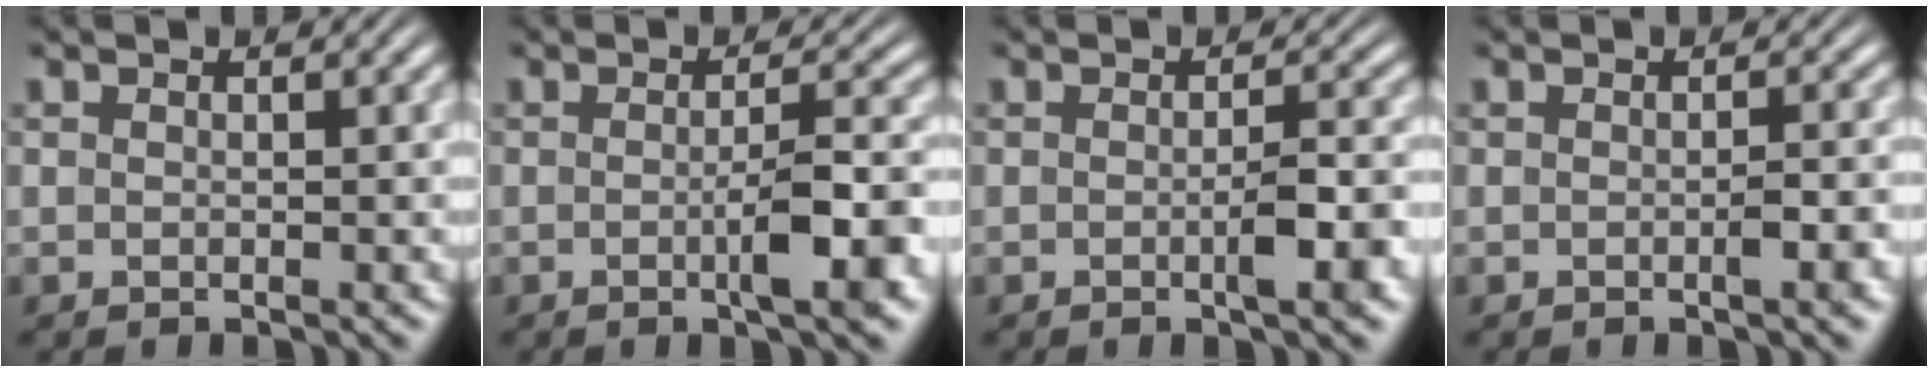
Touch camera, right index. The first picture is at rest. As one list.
[{"total": 3.9, "force": [-1.3, 0.5, 3.7], "torque": [-0.053, 0.004, -0.028]}, {"total": 2.7, "force": [-0.9, 0.3, 2.5], "torque": [-0.032, 0.006, -0.021]}, {"total": 1.2, "force": [-0.5, 0.1, 1.0], "torque": [-0.012, 0.008, -0.013]}]